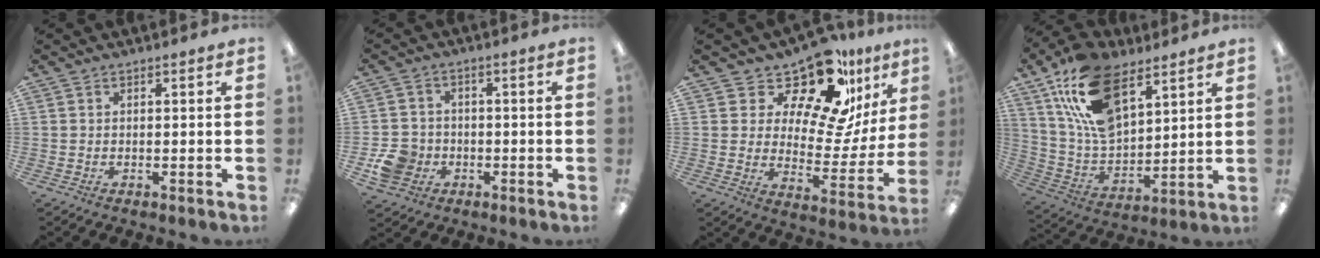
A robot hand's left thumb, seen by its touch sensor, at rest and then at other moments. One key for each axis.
{"total": 7.5, "fx": -2.5, "fy": 6.5, "fz": 2.8, "tx": -0.065, "ty": 0.016, "tz": -0.044}
{"total": 17.4, "fx": 13.8, "fy": 6.2, "fz": 8.6, "tx": -0.132, "ty": -0.114, "tz": 0.232}
{"total": 20.2, "fx": 11.2, "fy": 11.0, "fz": 12.6, "tx": -0.261, "ty": -0.042, "tz": 0.203}